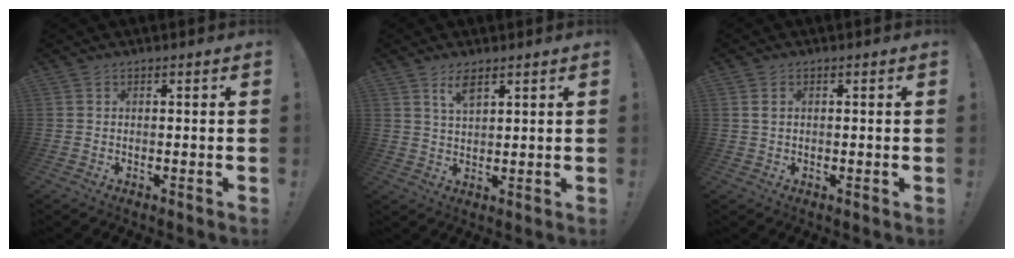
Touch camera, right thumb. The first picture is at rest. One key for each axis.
{"total": 4.4, "fx": 2.8, "fy": 1.3, "fz": 3.1, "tx": -0.060, "ty": -0.010, "tz": 0.048}
{"total": 1.5, "fx": 0.7, "fy": 0.9, "fz": 1.0, "tx": -0.021, "ty": 0.006, "tz": 0.013}